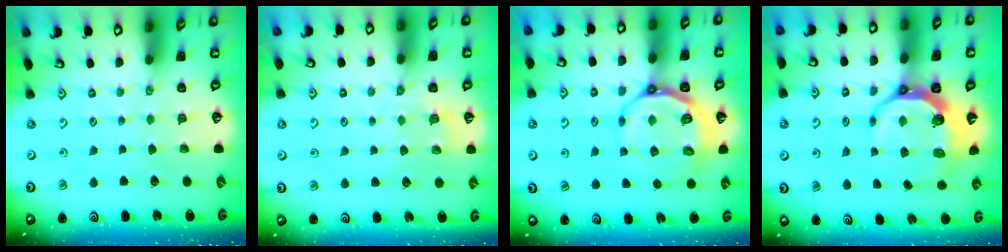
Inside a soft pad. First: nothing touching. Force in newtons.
{"total": 3.4, "press": 2.8, "slide": 1.9}
{"total": 9.1, "press": 8.4, "slide": 3.5}
{"total": 8.4, "press": 7.3, "slide": 4.2}